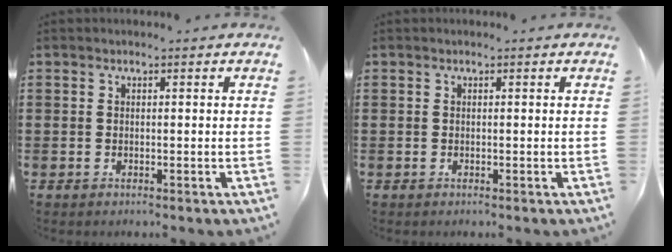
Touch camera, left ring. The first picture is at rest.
{"total": 0.0}